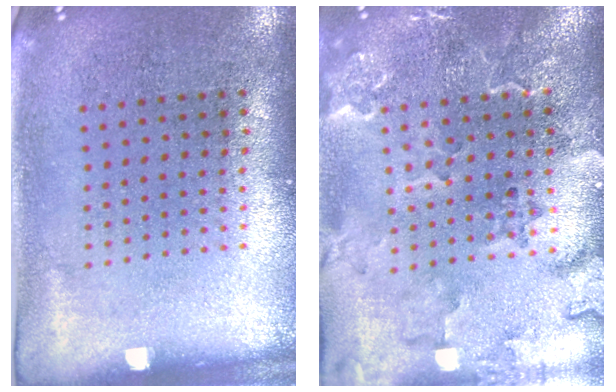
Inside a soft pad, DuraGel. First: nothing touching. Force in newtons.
{"total": 2.4, "press": 2.2, "slide": 0.9}